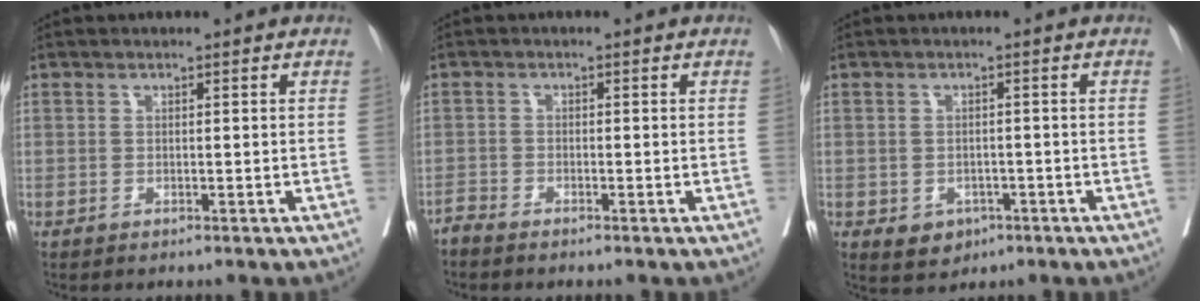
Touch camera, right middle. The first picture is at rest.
{"total": 1.3, "force": [-1.3, 0.0, 0.1], "torque": [-0.001, -0.003, -0.028]}
{"total": 3.5, "force": [-1.5, 2.8, 1.5], "torque": [-0.016, 0.002, -0.011]}